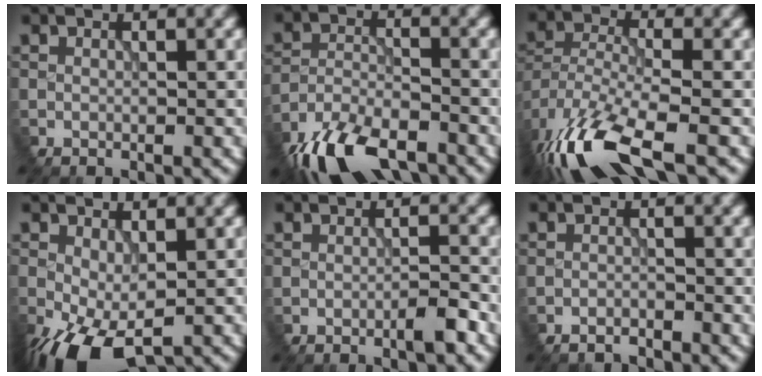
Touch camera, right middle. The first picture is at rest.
{"total": 10.4, "force": [-8.2, 3.9, 5.1], "torque": [-0.099, -0.028, -0.146]}
{"total": 11.4, "force": [-7.6, 4.0, 7.5], "torque": [-0.174, -0.033, -0.138]}
{"total": 7.0, "force": [-3.1, 3.5, 5.2], "torque": [-0.117, -0.024, -0.042]}
{"total": 1.9, "force": [-1.2, 0.0, 1.4], "torque": [-0.020, -0.003, -0.023]}
{"total": 1.6, "force": [-1.6, 0.0, -0.2], "torque": [0.007, -0.002, -0.031]}